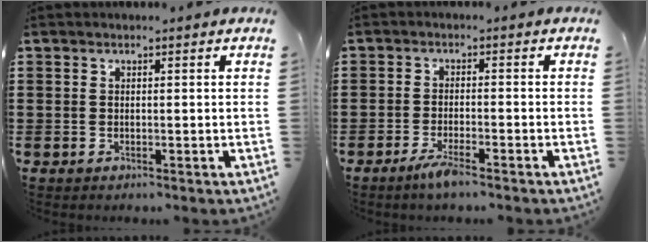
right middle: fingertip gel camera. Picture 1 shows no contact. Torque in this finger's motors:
{"motor_torque": [2.14, 0.00, 0.23, 0.11]}